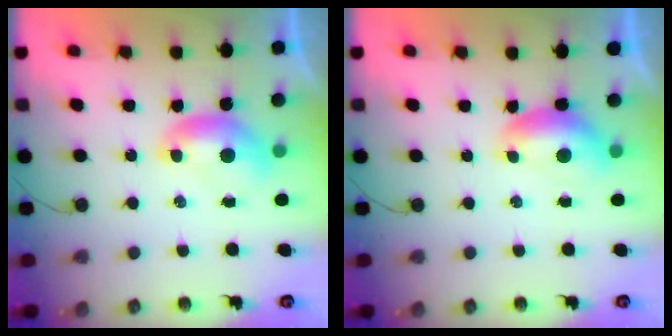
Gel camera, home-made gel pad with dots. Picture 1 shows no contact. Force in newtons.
{"total": 1.4, "press": 1.0, "slide": 0.9}